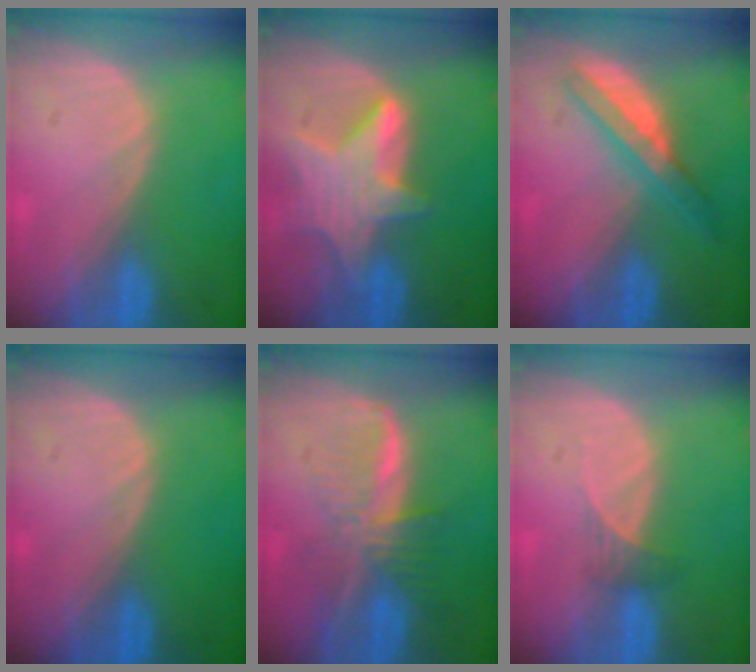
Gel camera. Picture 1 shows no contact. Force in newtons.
{"total": 7.8, "press": 7.1, "slide": 3.2}
{"total": 4.9, "press": 4.8, "slide": 0.7}
{"total": 0.0}
{"total": 8.2, "press": 6.9, "slide": 4.4}
{"total": 1.8, "press": 1.6, "slide": 0.8}